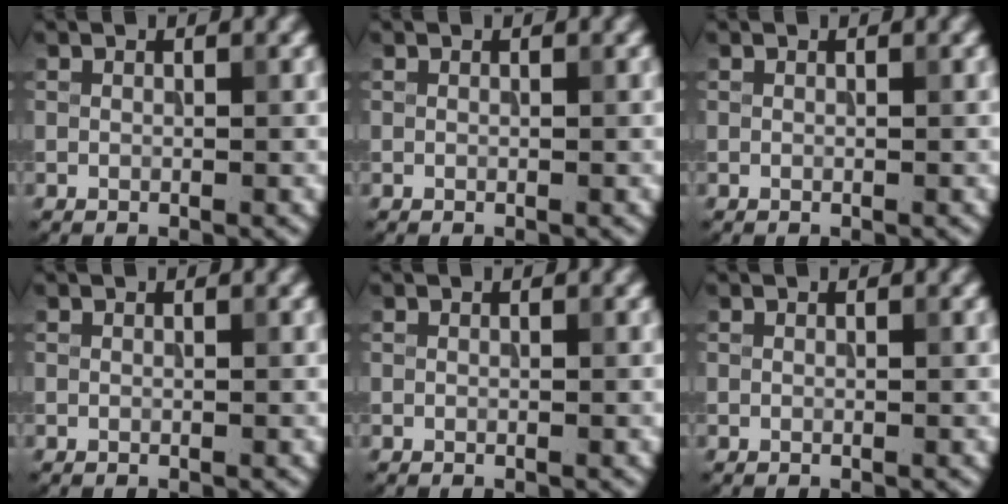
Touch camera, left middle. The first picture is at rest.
{"total": 0.0}
{"total": 0.0}
{"total": 0.0}
{"total": 0.0}
{"total": 0.0}